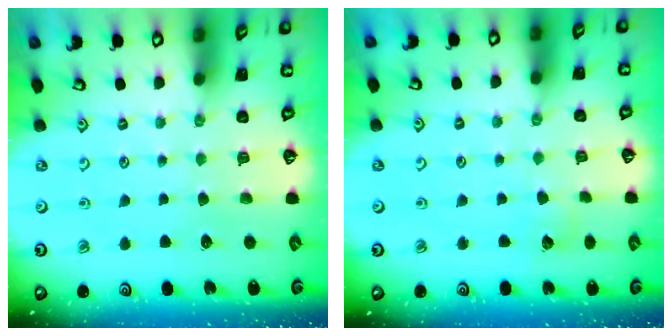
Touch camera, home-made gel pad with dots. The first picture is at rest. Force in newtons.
{"total": 3.0, "press": 3.0, "slide": 0.3}